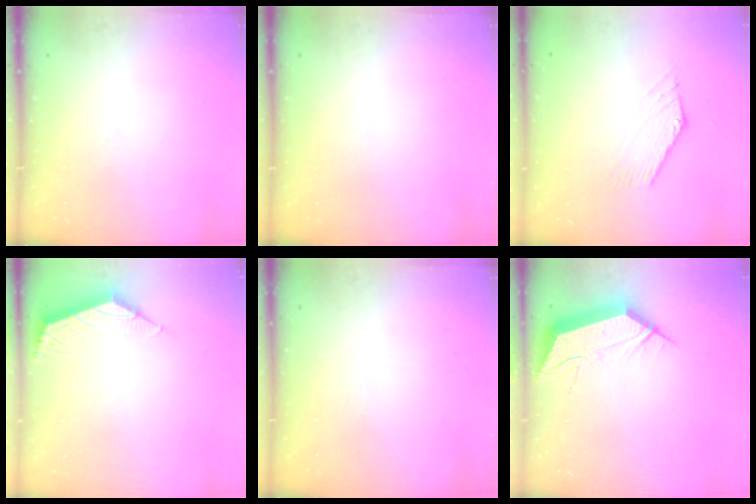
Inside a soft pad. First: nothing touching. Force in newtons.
{"total": 0.0}
{"total": 0.8, "press": 0.7, "slide": 0.4}
{"total": 2.1, "press": 2.0, "slide": 0.7}
{"total": 0.0}
{"total": 13.1, "press": 13.1, "slide": 0.7}